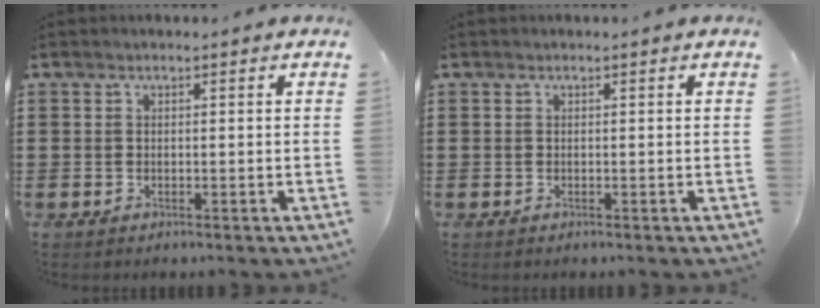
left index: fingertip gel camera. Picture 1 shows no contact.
{"total": 0.0}